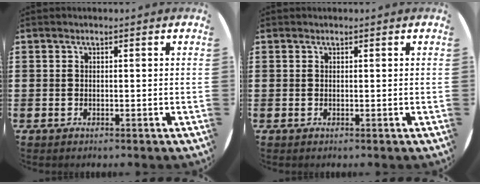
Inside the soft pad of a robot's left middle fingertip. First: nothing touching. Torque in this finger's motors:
{"motor_torque": [0.17, -0.11, -0.01, 0.03]}